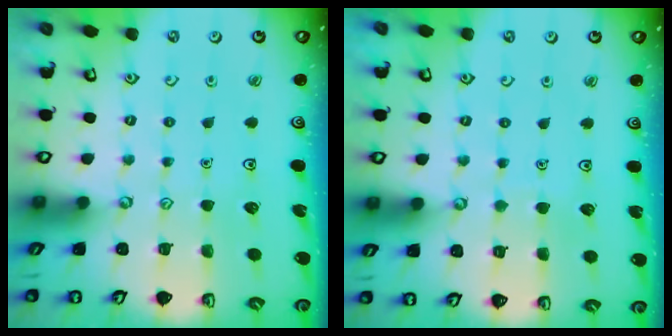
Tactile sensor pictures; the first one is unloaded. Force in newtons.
{"total": 1.7, "press": 1.7, "slide": 0.1}